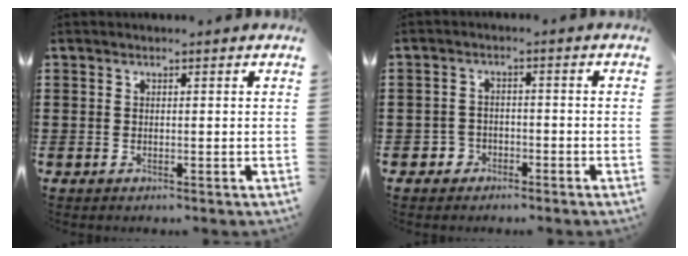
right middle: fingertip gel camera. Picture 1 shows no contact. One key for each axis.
{"total": 2.2, "fx": -1.8, "fy": 1.3, "fz": 0.0, "tx": -0.009, "ty": 0.003, "tz": -0.041}